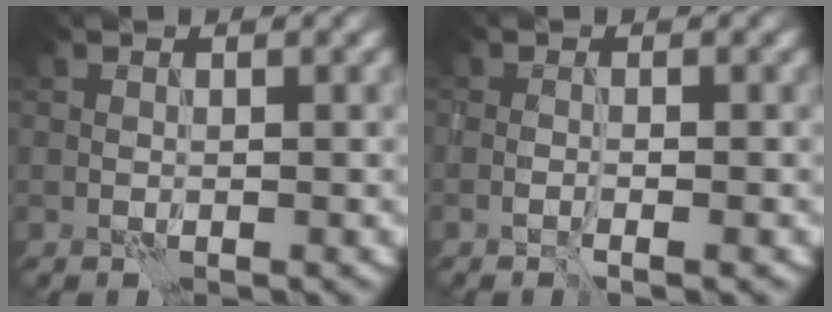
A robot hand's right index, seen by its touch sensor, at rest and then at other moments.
{"total": 1.2, "force": [-0.7, 0.2, 1.0], "torque": [-0.017, 0.000, -0.015]}